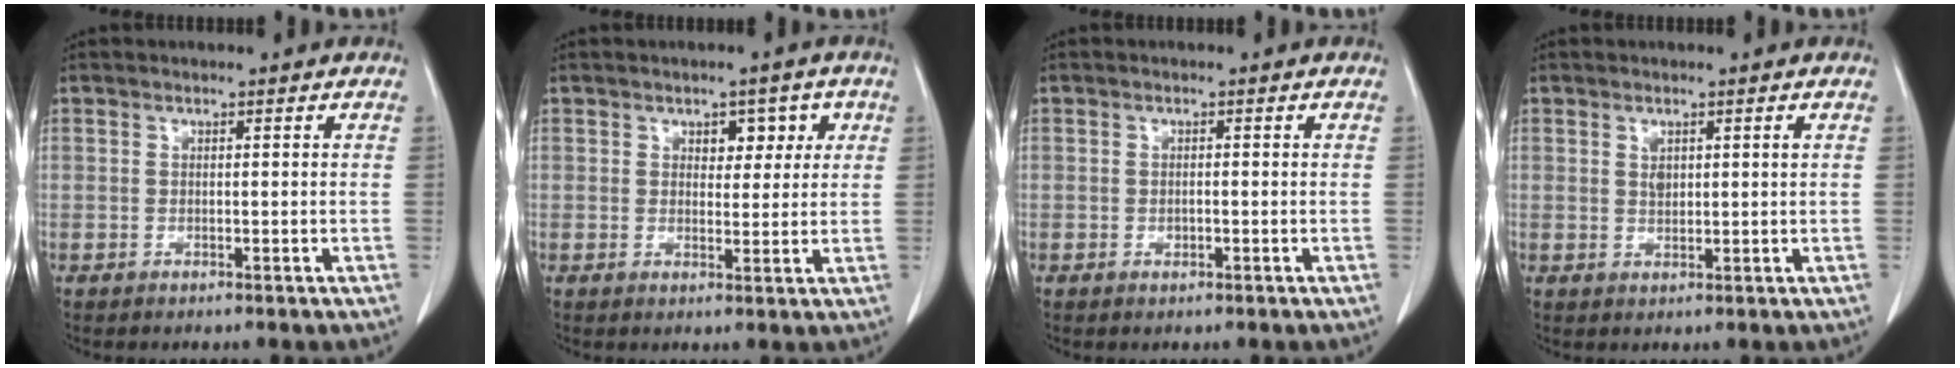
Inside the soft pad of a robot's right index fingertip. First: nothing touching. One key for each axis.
{"total": 3.9, "fx": 1.6, "fy": 2.5, "fz": 2.6, "tx": -0.023, "ty": 0.008, "tz": 0.021}
{"total": 0.9, "fx": -0.3, "fy": 0.5, "fz": 0.6, "tx": -0.014, "ty": 0.000, "tz": -0.003}
{"total": 1.9, "fx": 0.8, "fy": 0.7, "fz": 1.6, "tx": -0.032, "ty": 0.002, "tz": 0.019}